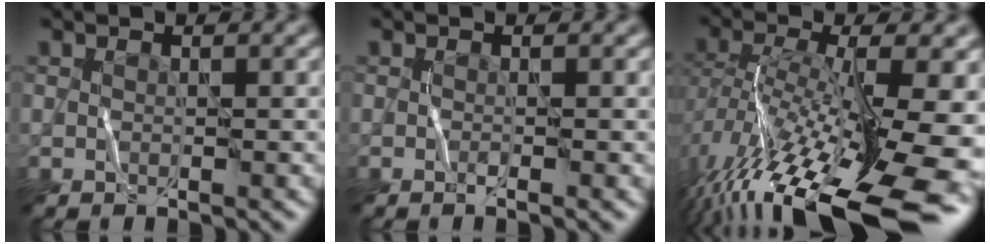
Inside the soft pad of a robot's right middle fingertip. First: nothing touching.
{"total": 0.5, "force": [-0.4, -0.1, 0.3], "torque": [-0.010, 0.003, -0.006]}
{"total": 15.1, "force": [-8.2, 4.4, 11.9], "torque": [-0.237, 0.001, -0.128]}